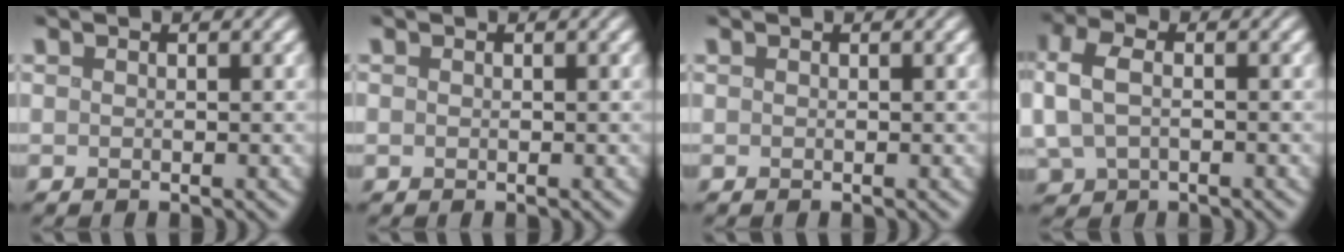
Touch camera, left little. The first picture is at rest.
{"total": 0.0}
{"total": 0.0}
{"total": 4.7, "force": [0.3, 3.2, 3.4], "torque": [-0.093, 0.003, 0.002]}